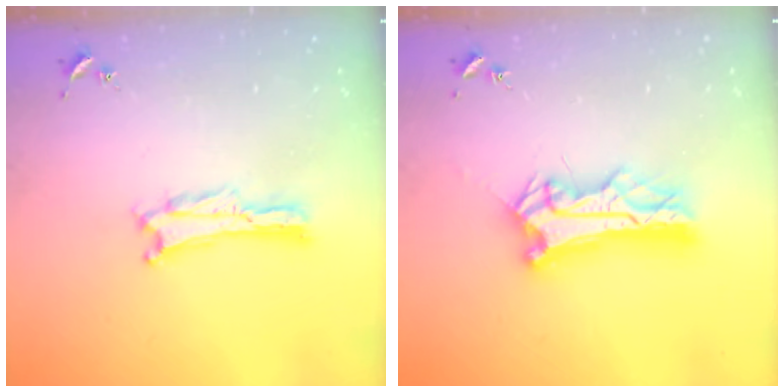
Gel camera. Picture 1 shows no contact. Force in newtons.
{"total": 10.5, "press": 10.4, "slide": 1.1}